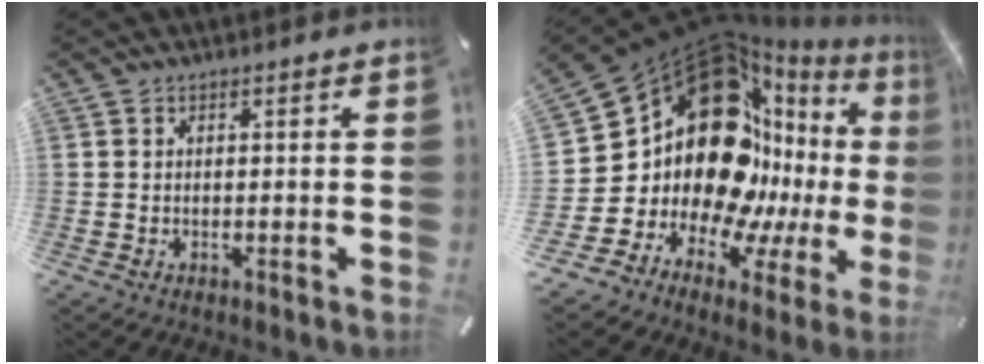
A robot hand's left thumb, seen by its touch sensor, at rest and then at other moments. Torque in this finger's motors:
{"motor_torque": [1.47, 3.54, 2.77, 0.00, 0.23]}